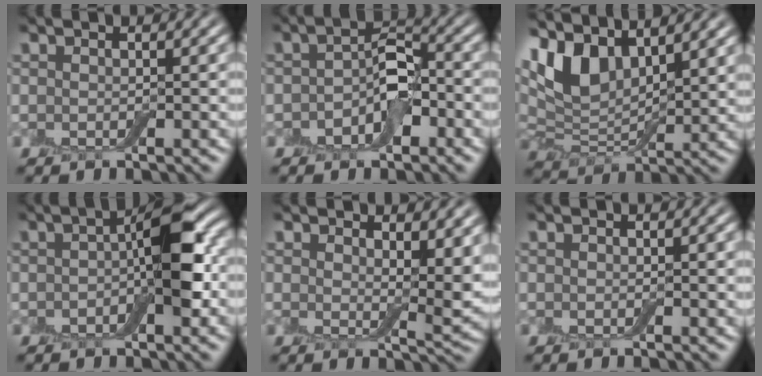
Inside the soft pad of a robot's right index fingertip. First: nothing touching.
{"total": 3.9, "force": [-1.4, 2.3, 2.9], "torque": [-0.046, 0.008, -0.028]}
{"total": 7.8, "force": [5.0, 3.6, 4.7], "torque": [-0.113, 0.008, 0.095]}
{"total": 6.8, "force": [-0.4, 2.5, 6.3], "torque": [-0.095, 0.016, -0.014]}
{"total": 4.8, "force": [2.3, 2.3, 3.5], "torque": [-0.051, -0.014, 0.042]}
{"total": 0.0}